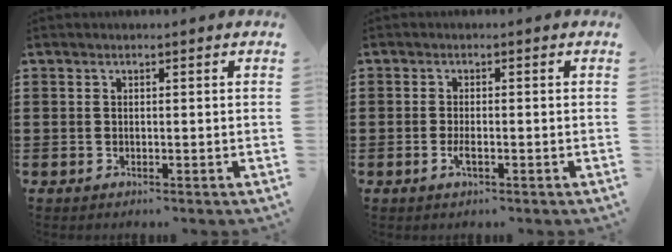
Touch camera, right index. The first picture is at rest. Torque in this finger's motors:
{"motor_torque": [0.14, 2.00, -0.02, 0.00]}